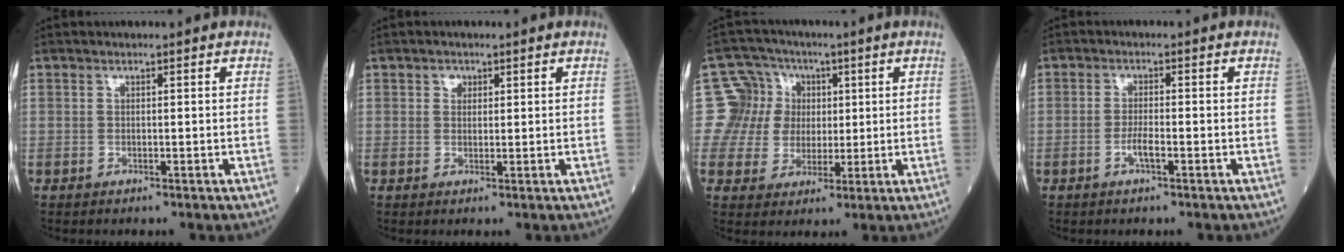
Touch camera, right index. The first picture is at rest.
{"total": 1.3, "force": [0.6, 1.1, 0.4], "torque": [-0.002, -0.001, 0.007]}
{"total": 8.4, "force": [1.6, 8.2, 0.8], "torque": [-0.011, 0.032, 0.032]}
{"total": 2.2, "force": [-1.0, 0.2, 2.0], "torque": [-0.038, 0.001, -0.020]}